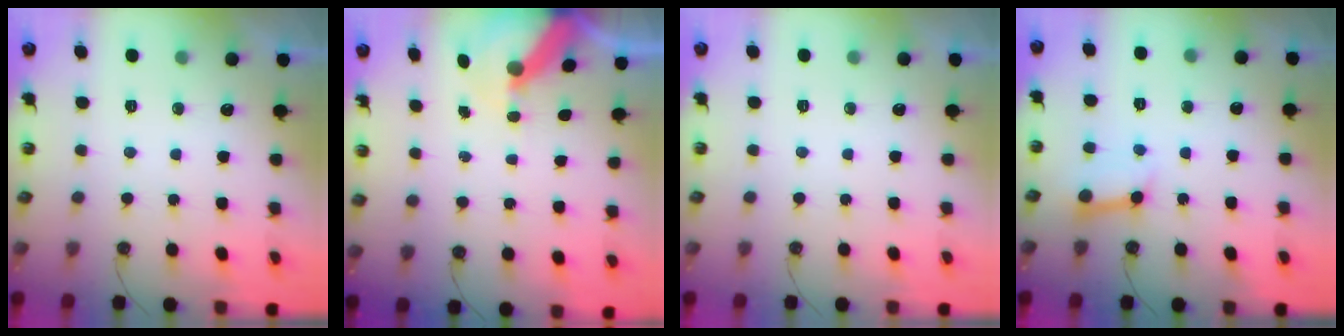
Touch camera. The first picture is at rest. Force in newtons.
{"total": 9.8, "press": 9.7, "slide": 1.0}
{"total": 0.0}
{"total": 5.6, "press": 5.6, "slide": 0.8}